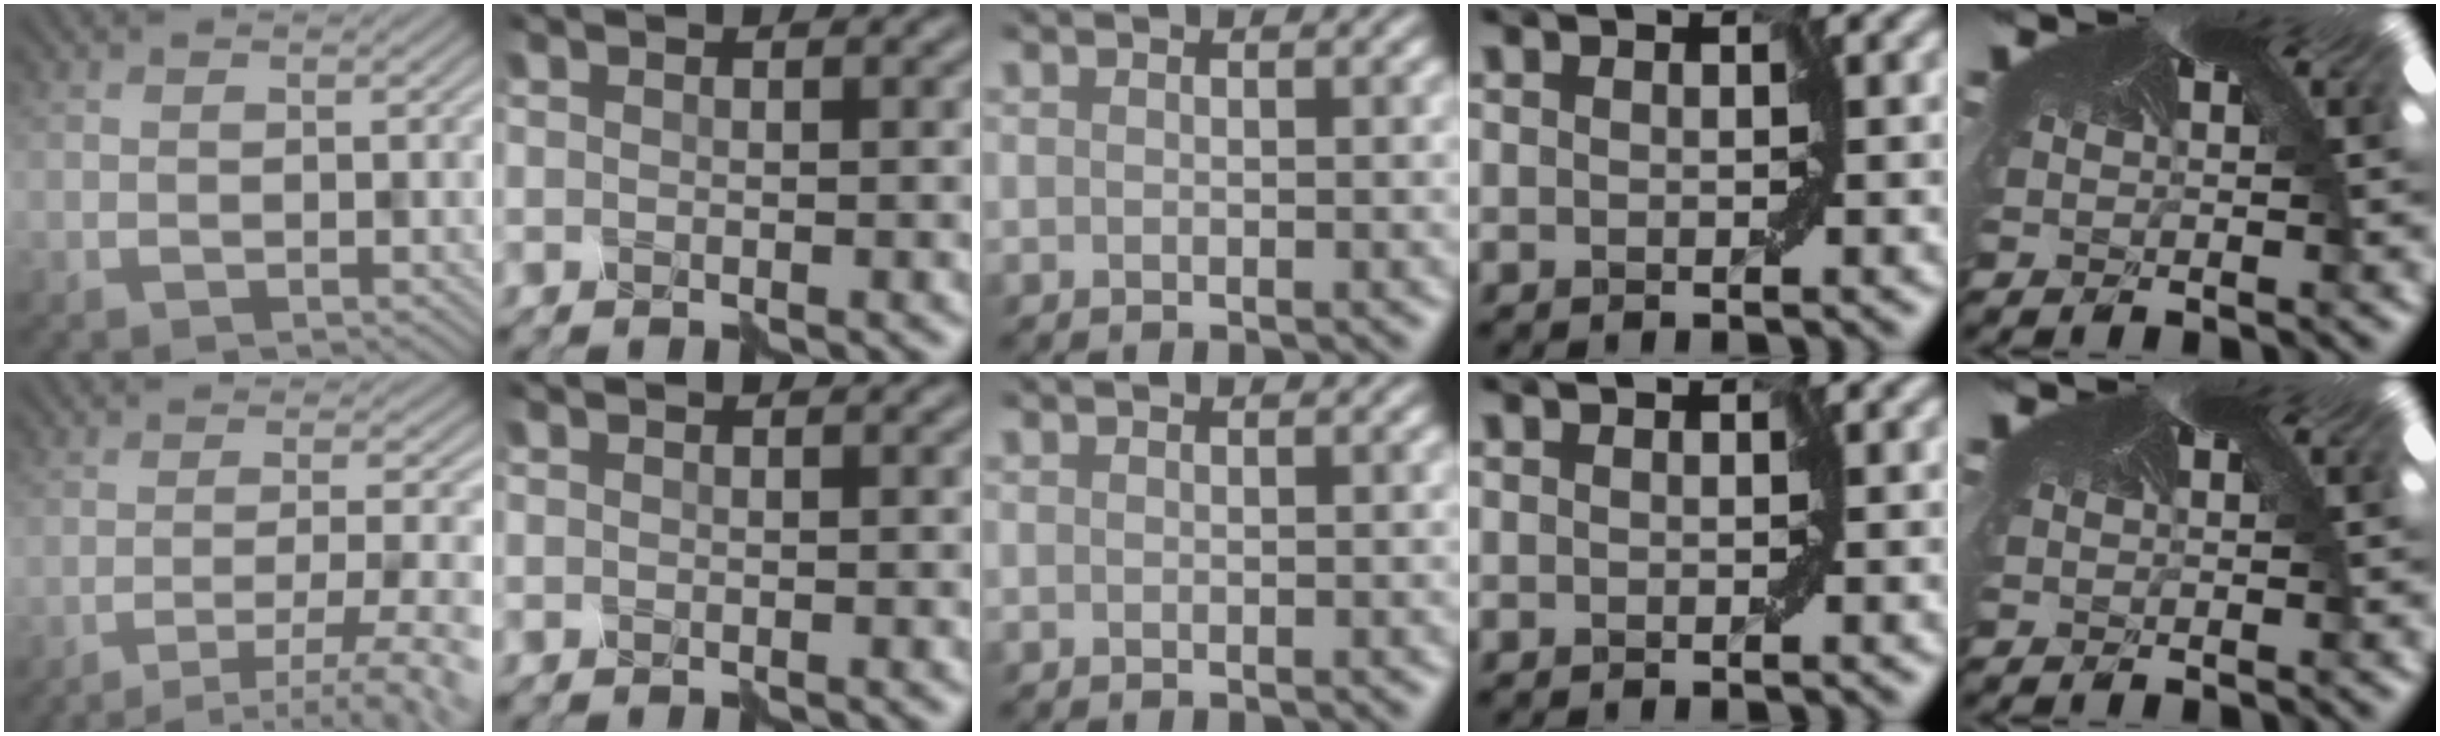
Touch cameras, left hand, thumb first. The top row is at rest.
{"thumb": {"total": 9.4, "force": [-6.2, 1.5, 6.9], "torque": [-0.104, 0.009, -0.075]}}